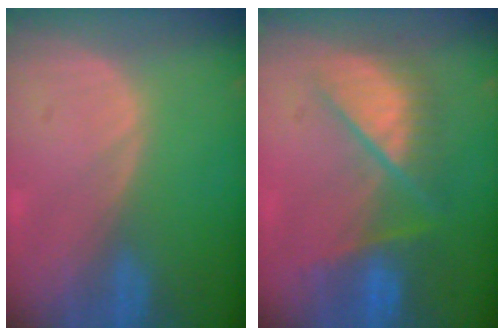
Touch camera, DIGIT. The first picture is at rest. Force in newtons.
{"total": 8.0, "press": 8.0, "slide": 0.4}